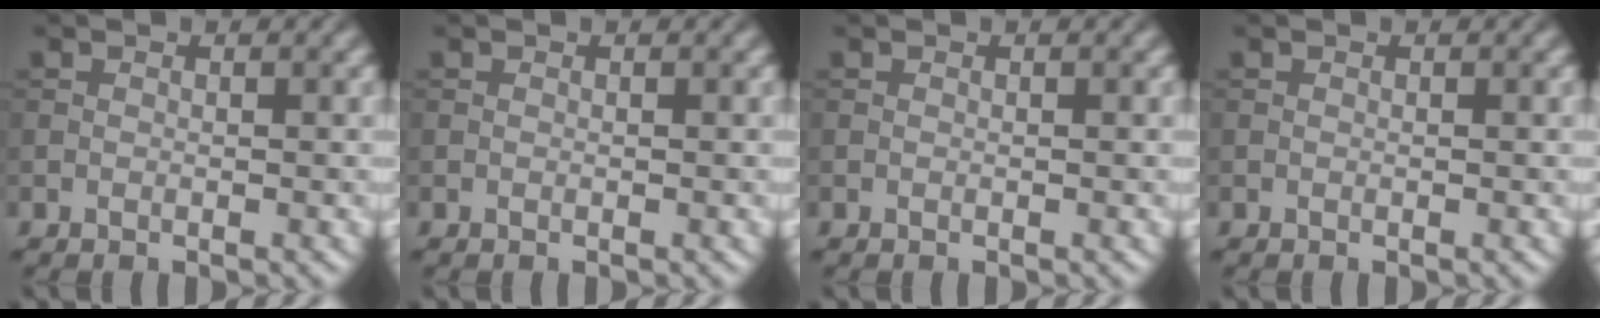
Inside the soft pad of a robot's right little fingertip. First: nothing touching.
{"total": 0.0}
{"total": 0.0}
{"total": 0.0}